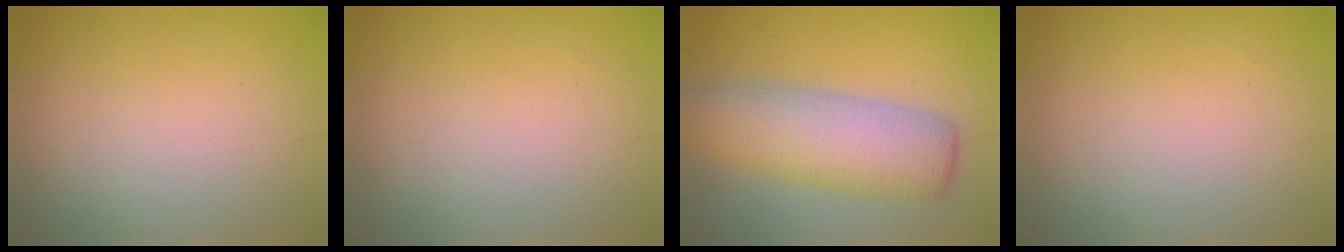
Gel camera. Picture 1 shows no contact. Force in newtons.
{"total": 0.0}
{"total": 7.1, "press": 7.1, "slide": 0.3}
{"total": 0.0}